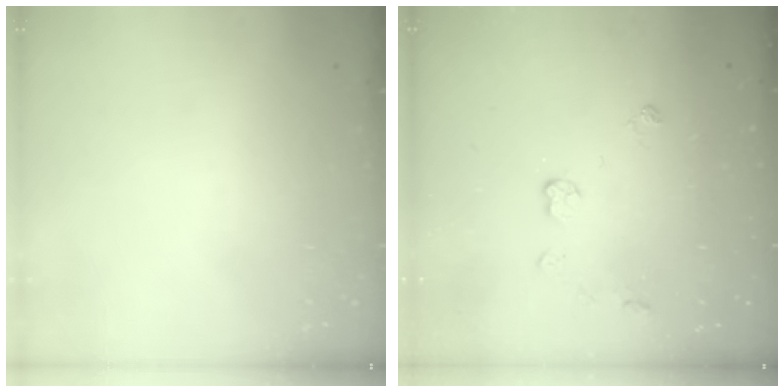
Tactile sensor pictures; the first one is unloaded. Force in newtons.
{"total": 3.6, "press": 3.6, "slide": 0.4}